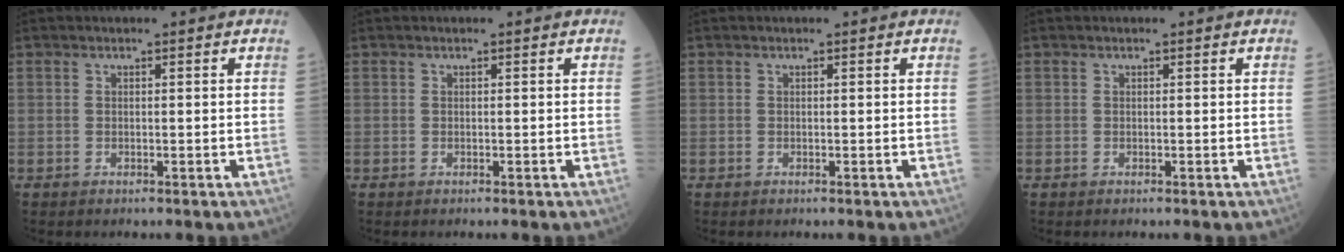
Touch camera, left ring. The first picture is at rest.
{"total": 0.0}
{"total": 0.0}
{"total": 0.0}